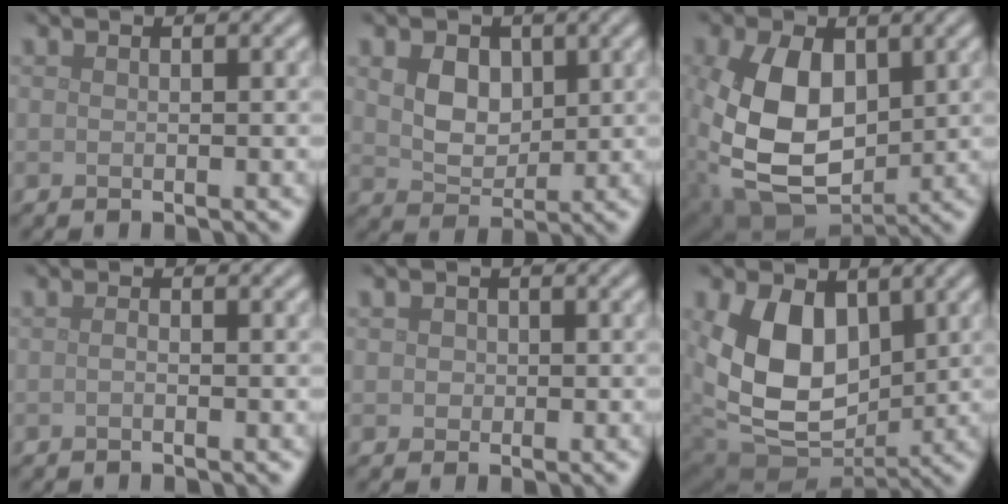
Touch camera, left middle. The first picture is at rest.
{"total": 4.3, "force": [1.5, 3.2, 2.5], "torque": [-0.056, -0.006, 0.028]}
{"total": 11.4, "force": [0.8, 7.5, 8.5], "torque": [-0.208, -0.018, 0.027]}
{"total": 0.5, "force": [-0.2, 0.3, 0.4], "torque": [-0.009, 0.001, -0.004]}
{"total": 1.3, "force": [0.3, 1.2, 0.4], "torque": [0.001, 0.002, 0.005]}
{"total": 9.8, "force": [1.8, 6.9, 6.7], "torque": [-0.141, -0.024, 0.034]}